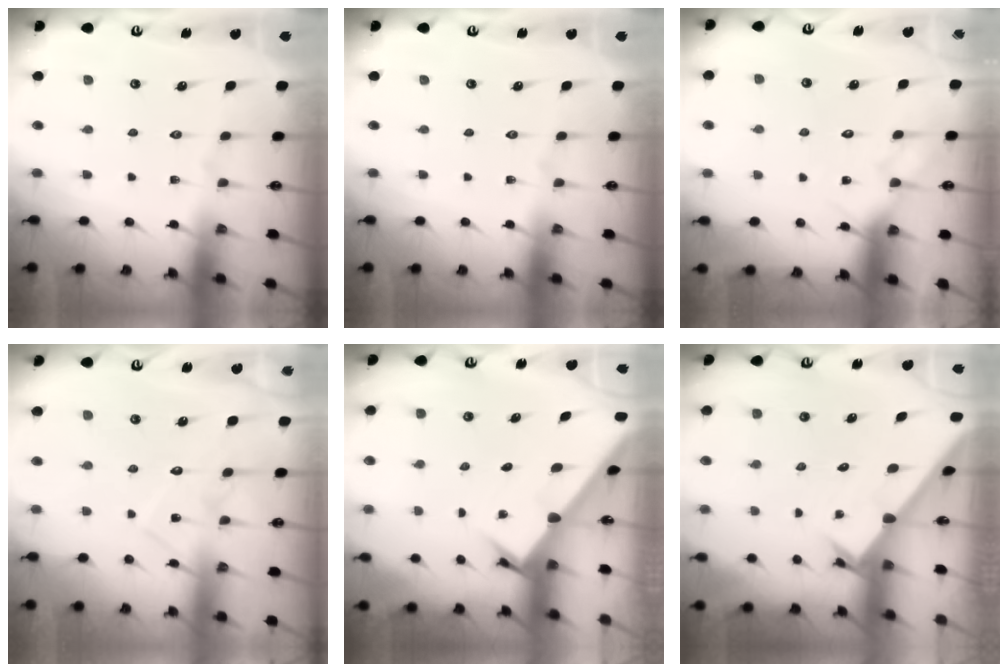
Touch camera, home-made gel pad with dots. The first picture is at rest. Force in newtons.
{"total": 0.0}
{"total": 4.9, "press": 4.9, "slide": 0.5}
{"total": 9.7, "press": 9.7, "slide": 0.7}
{"total": 2.6, "press": 2.6, "slide": 0.3}
{"total": 1.2, "press": 1.2, "slide": 0.1}